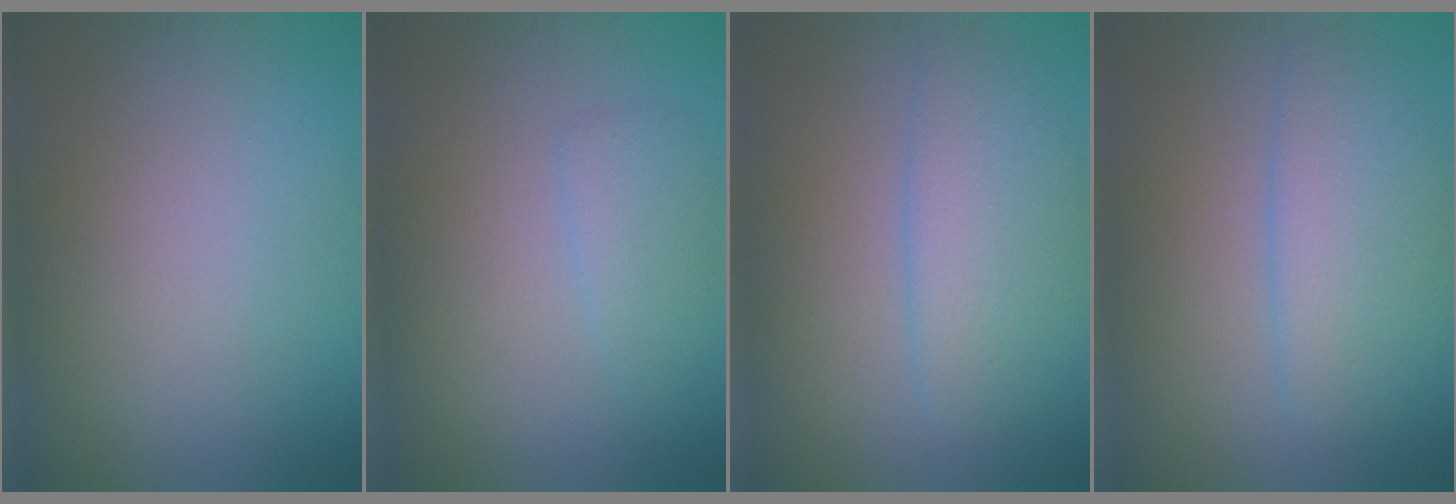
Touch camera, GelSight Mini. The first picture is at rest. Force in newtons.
{"total": 1.9, "press": 1.9, "slide": 0.1}
{"total": 4.0, "press": 4.0, "slide": 0.4}
{"total": 4.0, "press": 4.0, "slide": 0.4}